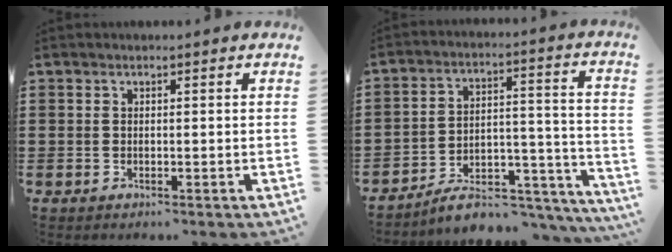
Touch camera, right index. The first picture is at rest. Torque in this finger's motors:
{"motor_torque": [-0.61, -0.43, 0.46, 0.04]}